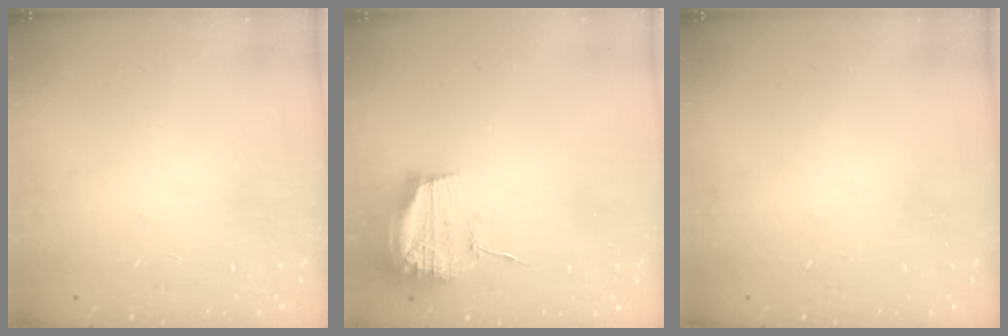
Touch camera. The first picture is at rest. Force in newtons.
{"total": 13.9, "press": 13.9, "slide": 0.1}
{"total": 0.0}